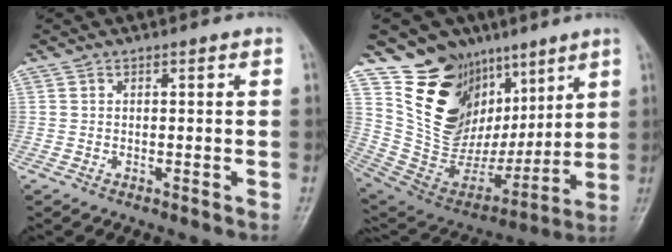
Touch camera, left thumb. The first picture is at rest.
{"total": 20.9, "force": [10.1, 15.6, 9.7], "torque": [-0.111, -0.035, 0.208]}